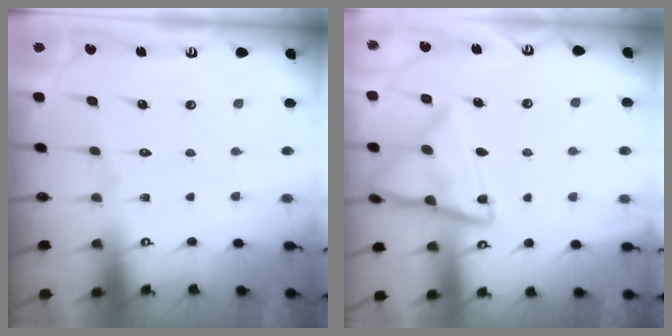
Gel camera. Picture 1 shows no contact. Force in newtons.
{"total": 14.4, "press": 14.3, "slide": 1.5}